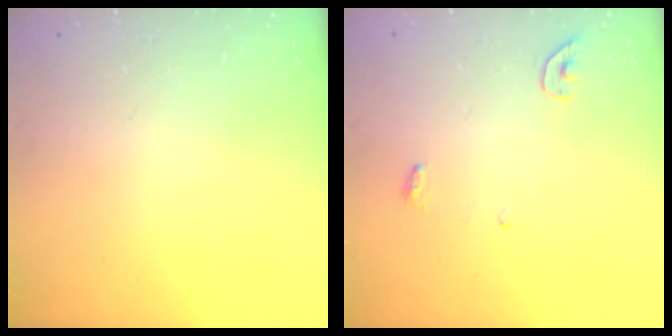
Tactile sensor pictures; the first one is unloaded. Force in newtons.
{"total": 4.6, "press": 4.6, "slide": 0.4}